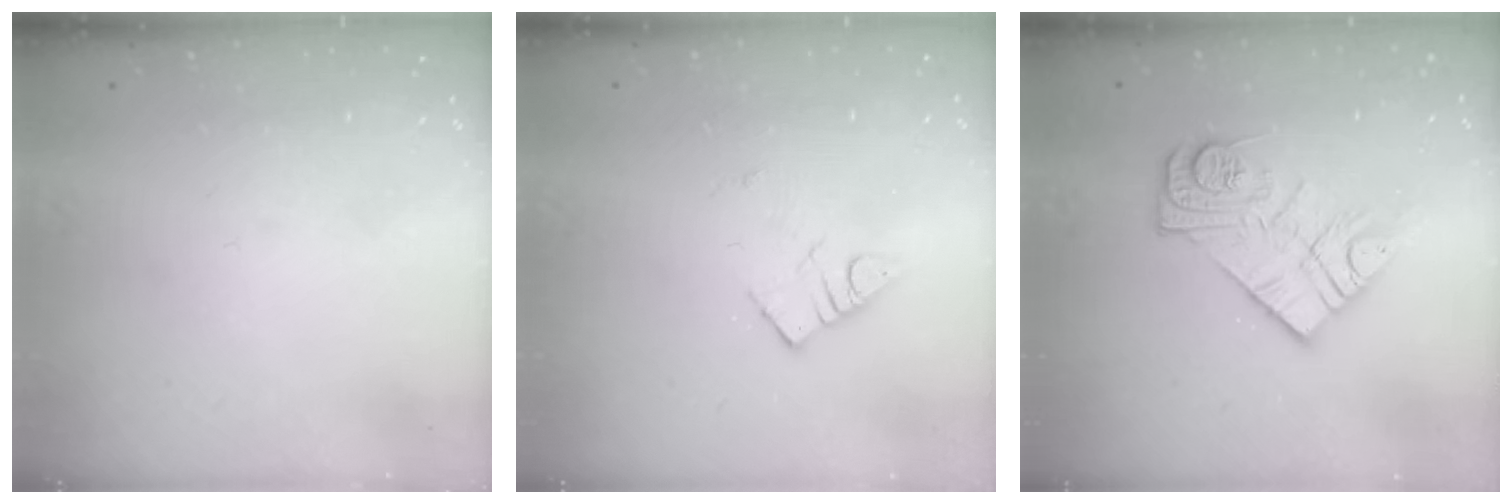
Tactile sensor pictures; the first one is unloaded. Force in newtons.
{"total": 3.3, "press": 3.3, "slide": 0.2}
{"total": 13.2, "press": 13.2, "slide": 0.9}